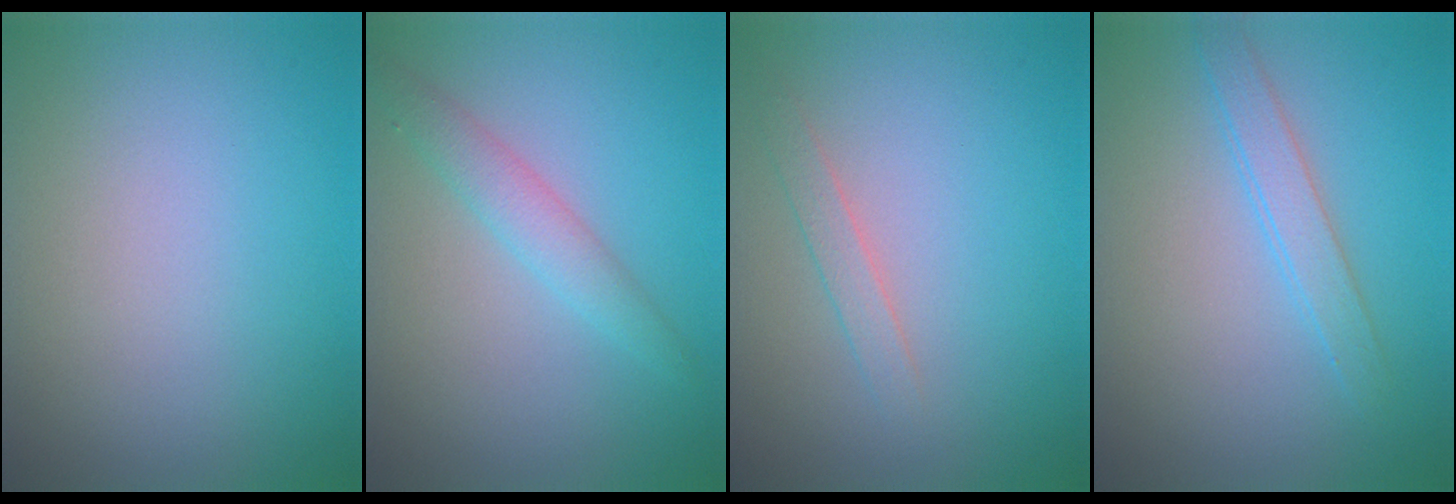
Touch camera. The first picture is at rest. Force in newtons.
{"total": 2.4, "press": 2.4, "slide": 0.1}
{"total": 1.4, "press": 1.4, "slide": 0.0}
{"total": 1.7, "press": 1.7, "slide": 0.1}